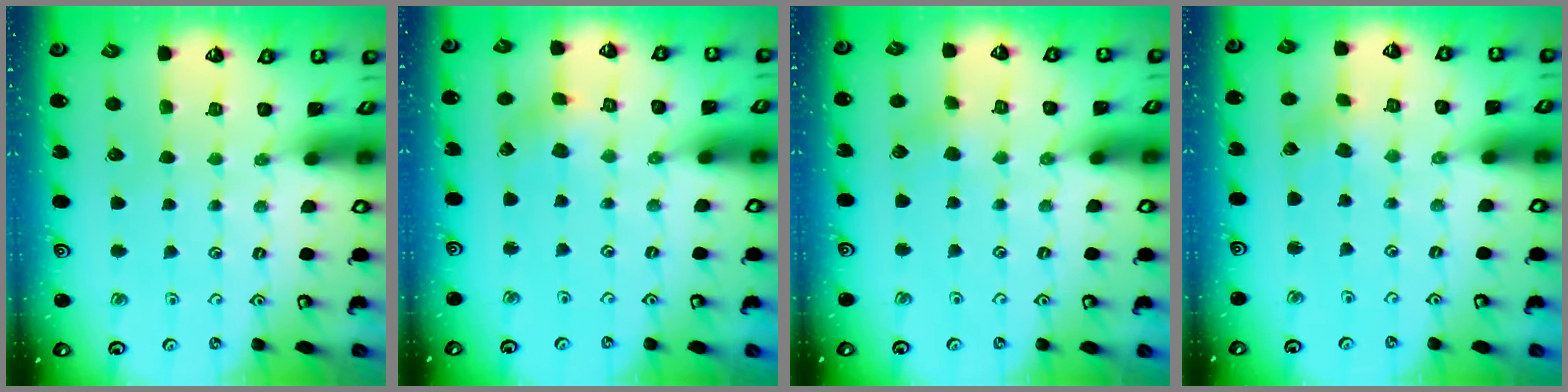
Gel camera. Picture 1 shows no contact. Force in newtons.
{"total": 2.3, "press": 2.2, "slide": 0.3}
{"total": 2.3, "press": 2.3, "slide": 0.2}
{"total": 1.1, "press": 1.1, "slide": 0.1}